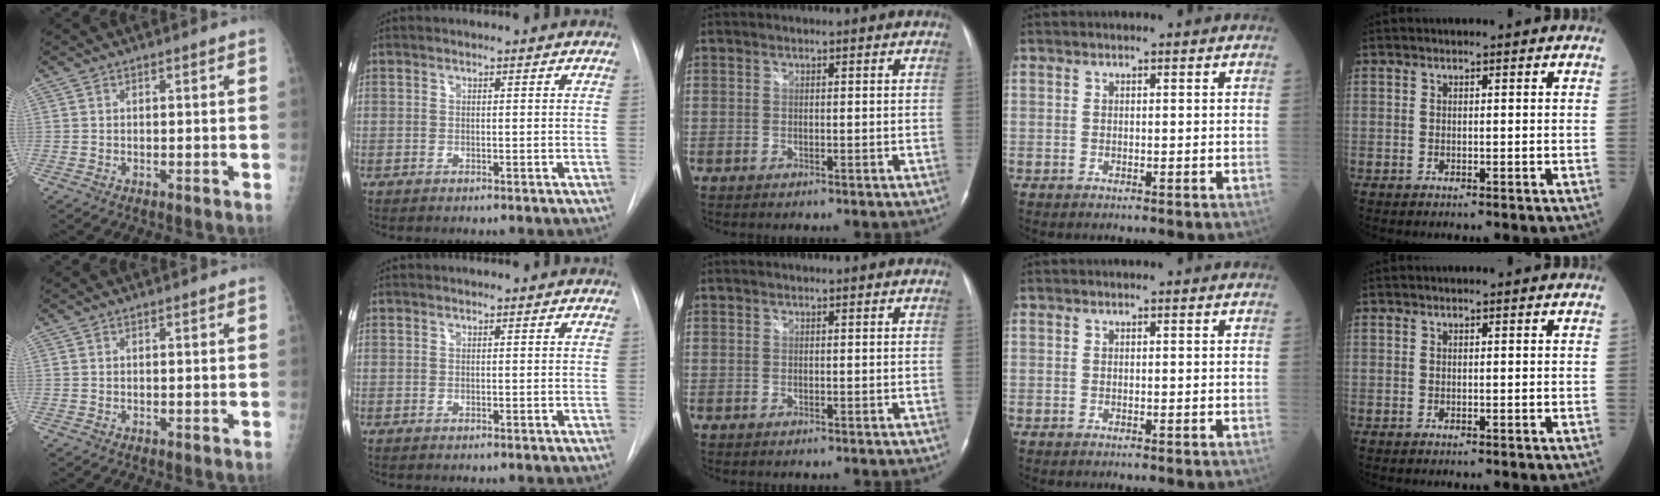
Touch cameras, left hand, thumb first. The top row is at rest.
{}